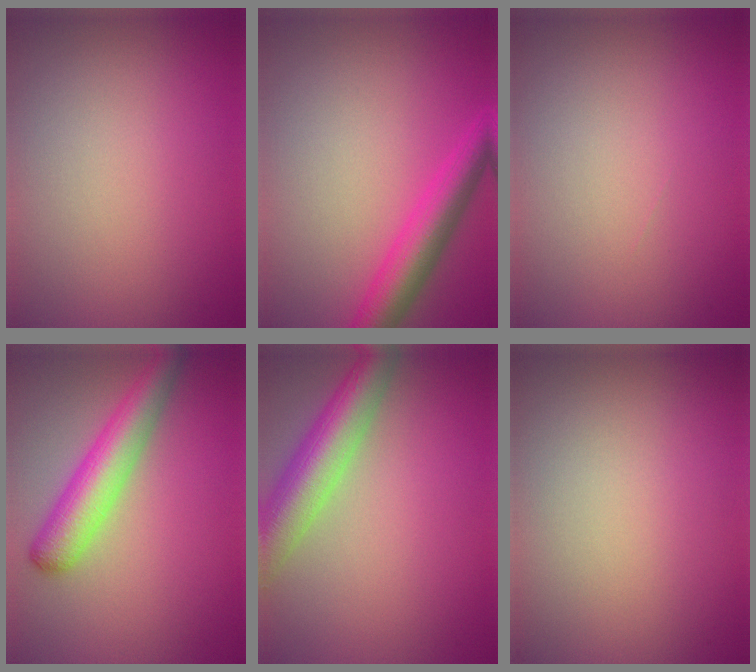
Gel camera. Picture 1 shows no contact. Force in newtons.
{"total": 4.6, "press": 4.6, "slide": 0.1}
{"total": 0.0}
{"total": 5.0, "press": 5.0, "slide": 0.2}
{"total": 6.7, "press": 6.7, "slide": 0.2}
{"total": 0.0}